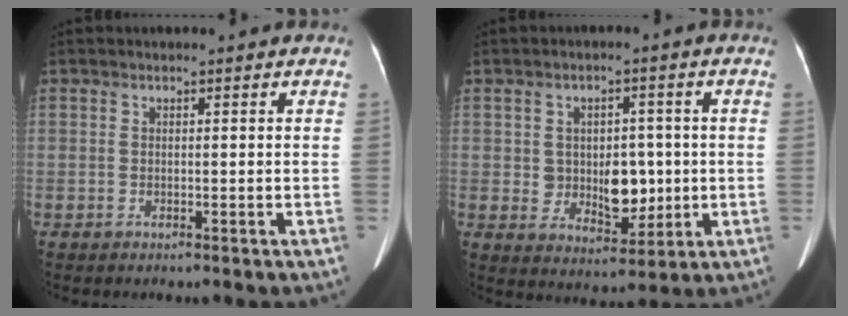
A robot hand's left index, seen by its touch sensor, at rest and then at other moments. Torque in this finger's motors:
{"motor_torque": [0.19, -0.01, 0.15, 0.06]}